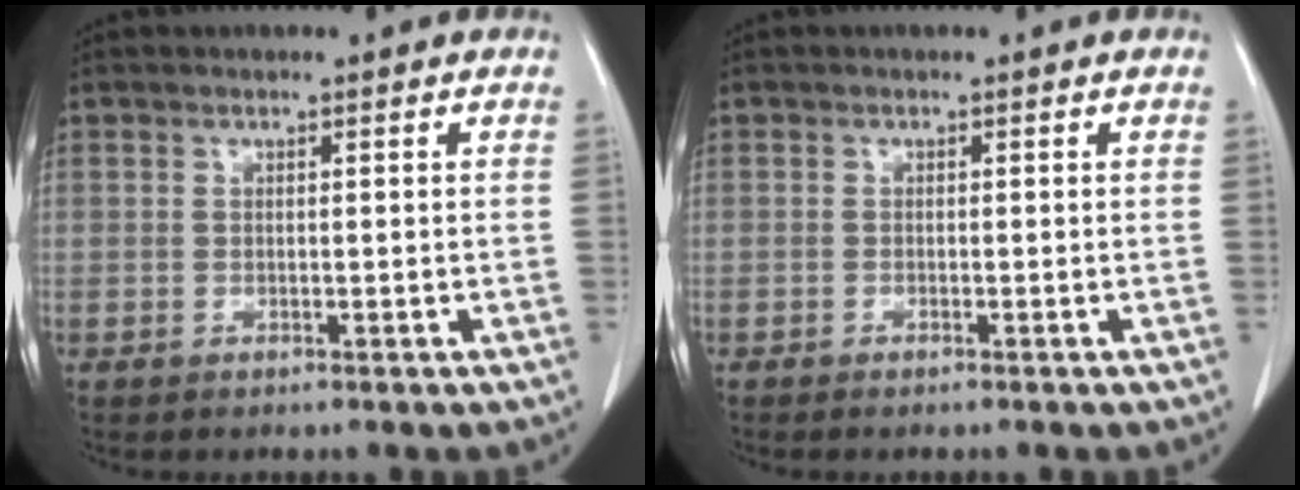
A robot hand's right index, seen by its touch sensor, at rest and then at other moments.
{"total": 0.6, "force": [-0.5, 0.0, 0.3], "torque": [-0.009, -0.001, -0.008]}